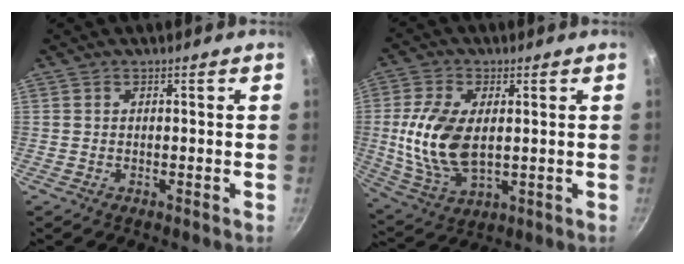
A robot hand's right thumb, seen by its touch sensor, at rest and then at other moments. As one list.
[{"total": 13.8, "force": [0.9, 7.9, 11.3], "torque": [-0.222, -0.006, 0.023]}]